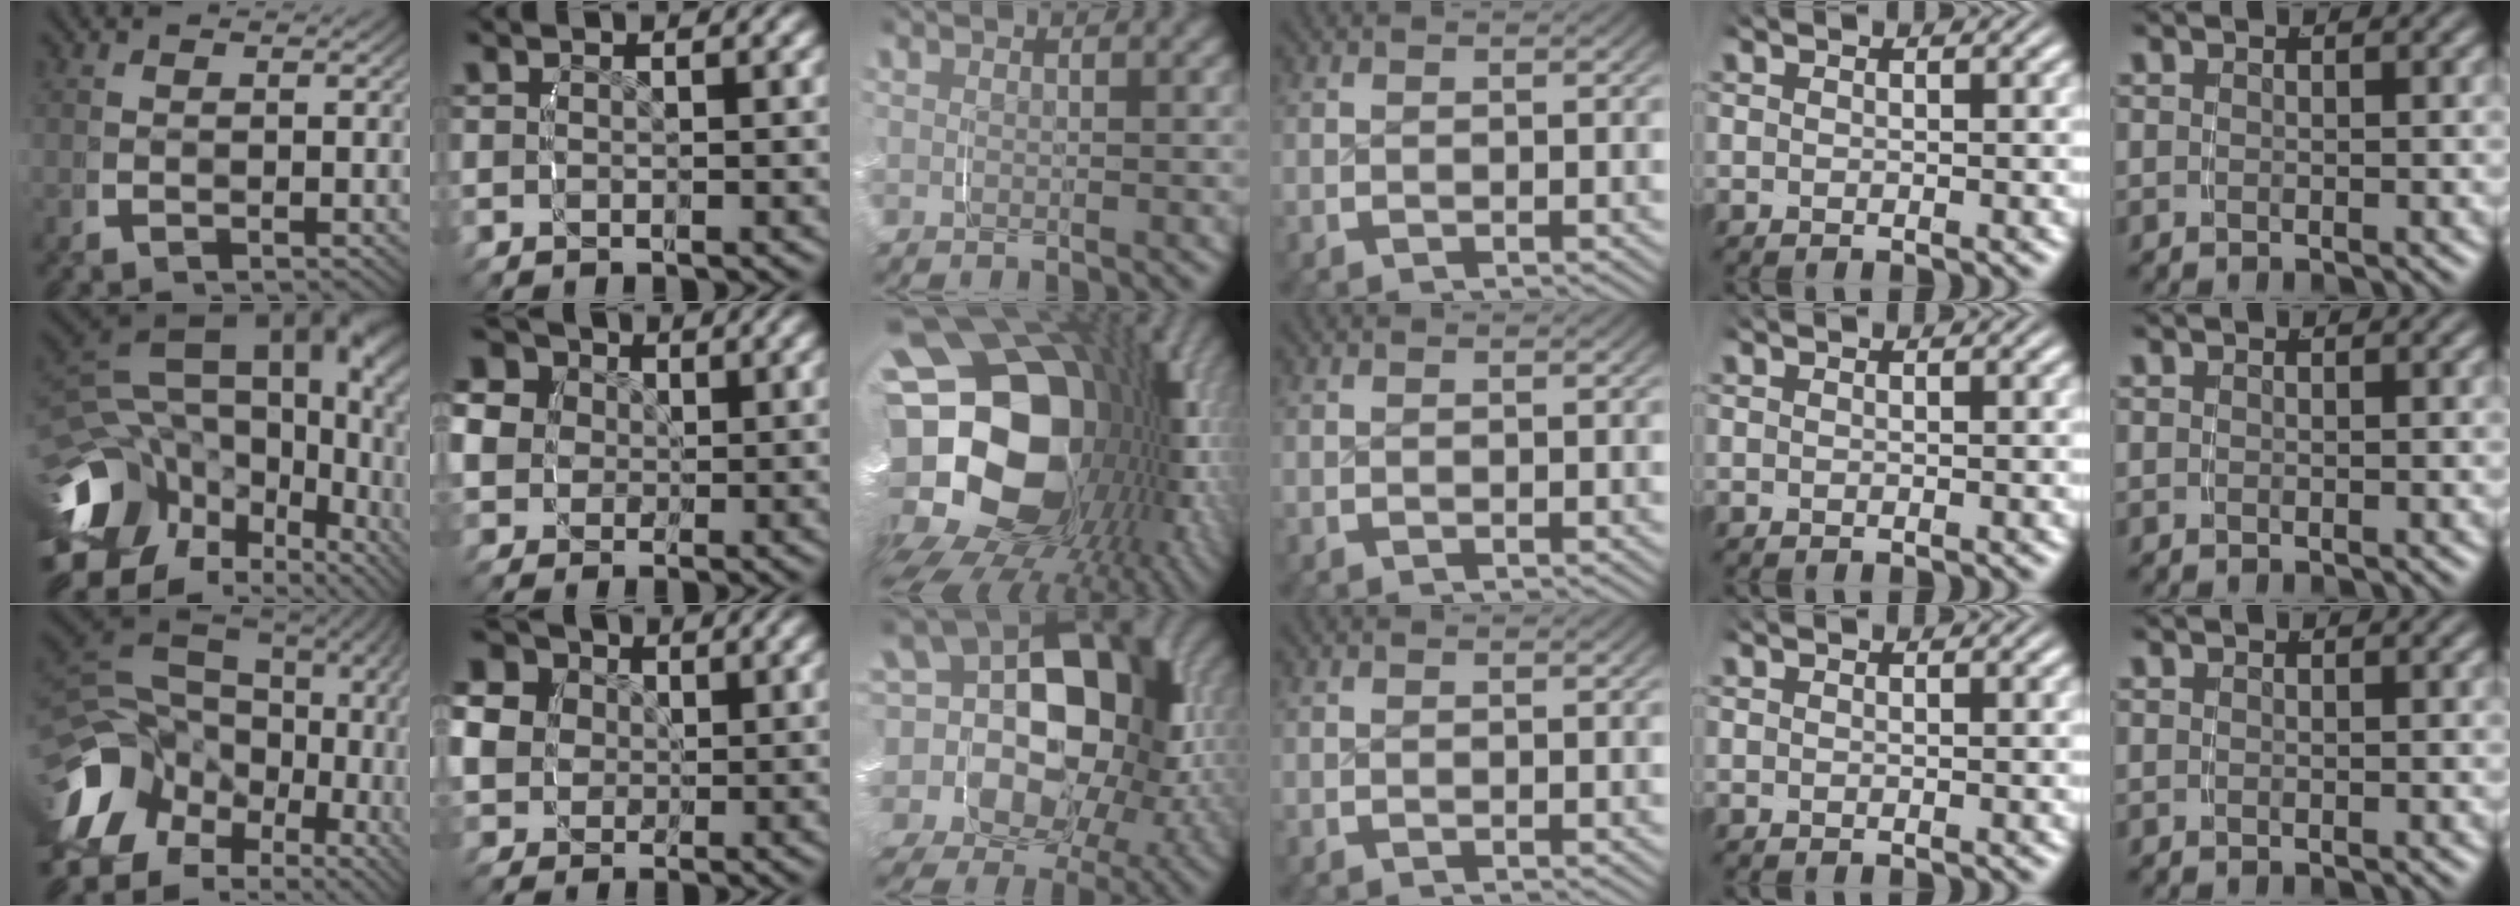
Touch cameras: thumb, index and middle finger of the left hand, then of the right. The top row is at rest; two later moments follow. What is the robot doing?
{"motion": "grasp_and_lifting", "object": "knife"}